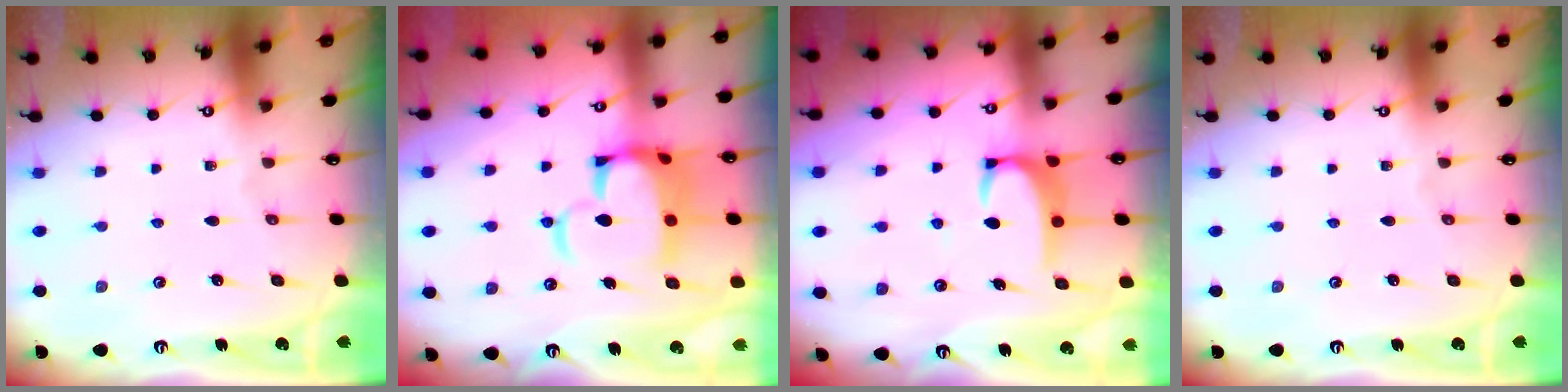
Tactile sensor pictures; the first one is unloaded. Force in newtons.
{"total": 10.9, "press": 10.8, "slide": 1.5}
{"total": 3.4, "press": 3.4, "slide": 0.3}
{"total": 0.0}